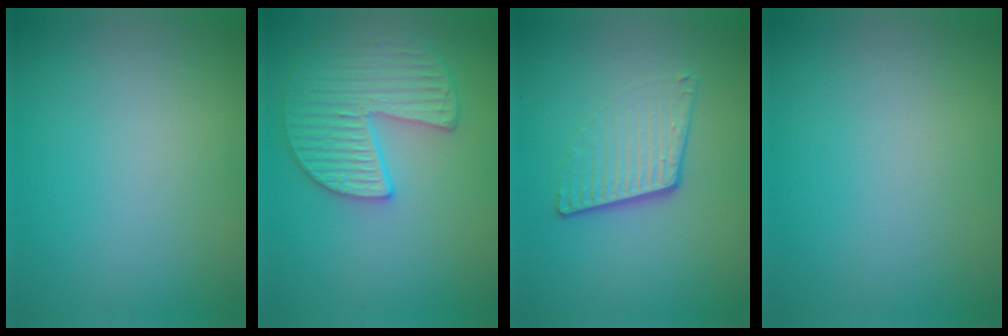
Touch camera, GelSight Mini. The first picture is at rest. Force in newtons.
{"total": 4.9, "press": 4.7, "slide": 1.6}
{"total": 4.1, "press": 2.6, "slide": 3.1}
{"total": 0.0}